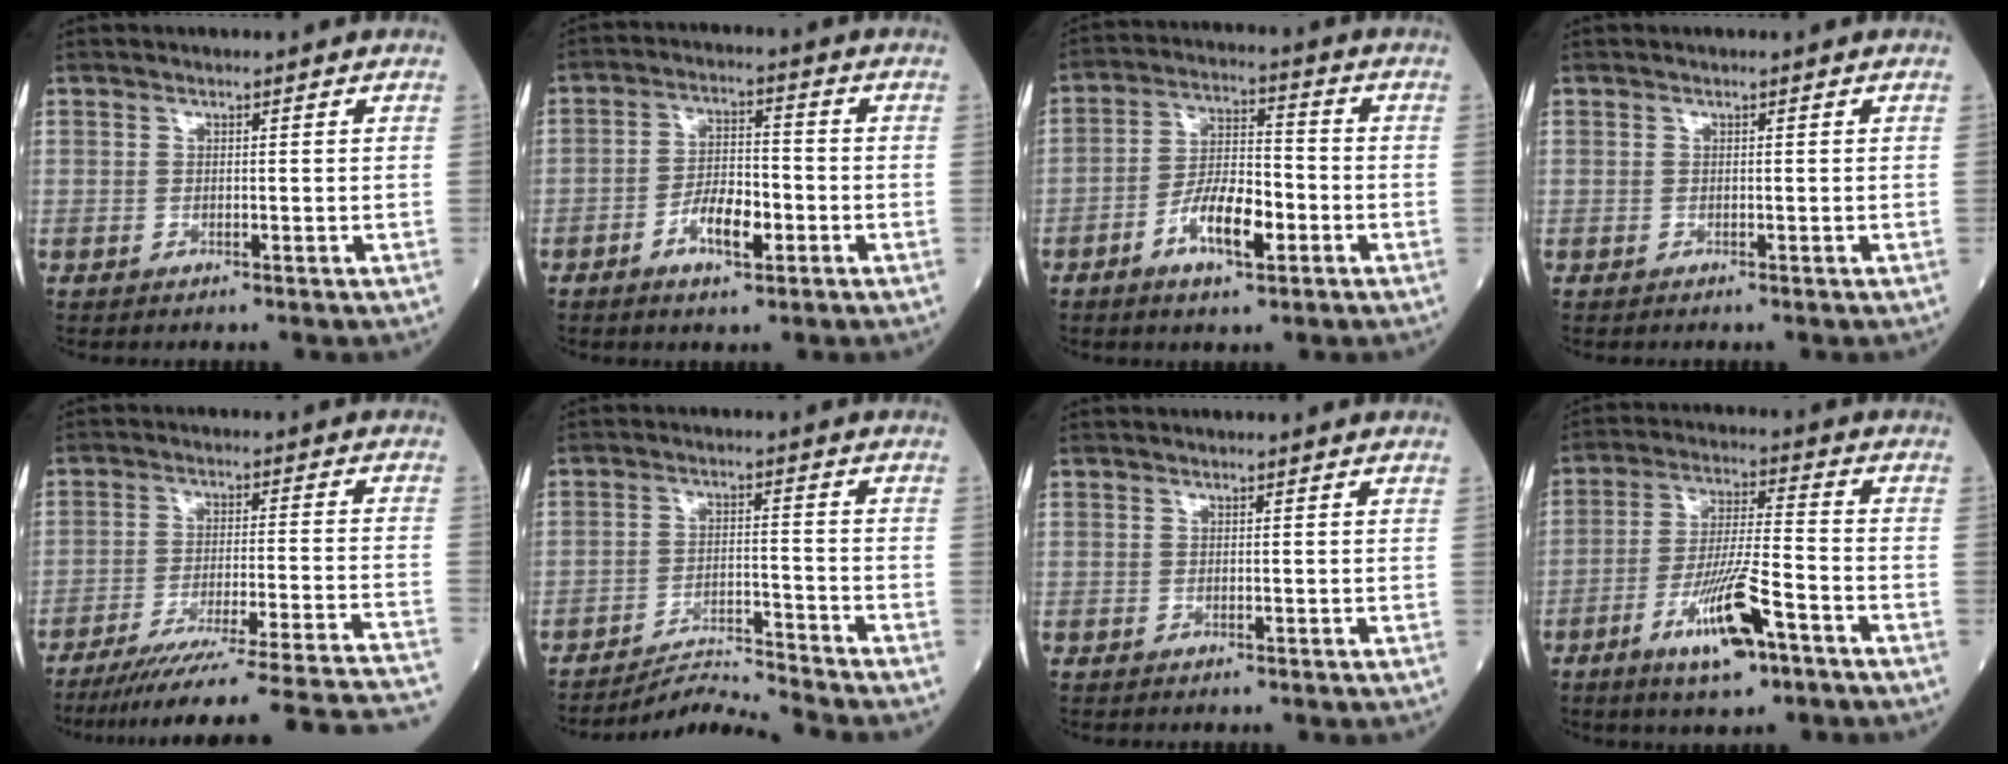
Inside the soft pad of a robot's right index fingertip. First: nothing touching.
{"total": 6.5, "force": [-2.8, 2.5, 5.3], "torque": [-0.099, 0.006, -0.050]}
{"total": 9.0, "force": [-3.8, 2.9, 7.6], "torque": [-0.144, 0.007, -0.070]}
{"total": 0.0}
{"total": 29.8, "force": [-27.3, -2.2, 11.9], "torque": [-0.094, -0.057, -0.366]}
{"total": 6.7, "force": [-6.1, -2.7, -0.8], "torque": [0.001, -0.008, -0.108]}
{"total": 0.0}
{"total": 11.2, "force": [-5.9, 1.7, 9.4], "torque": [-0.175, -0.010, -0.104]}